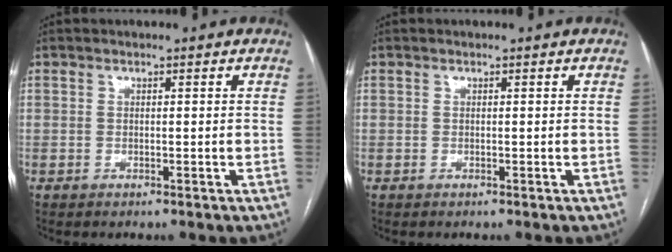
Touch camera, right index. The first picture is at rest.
{"total": 0.0}